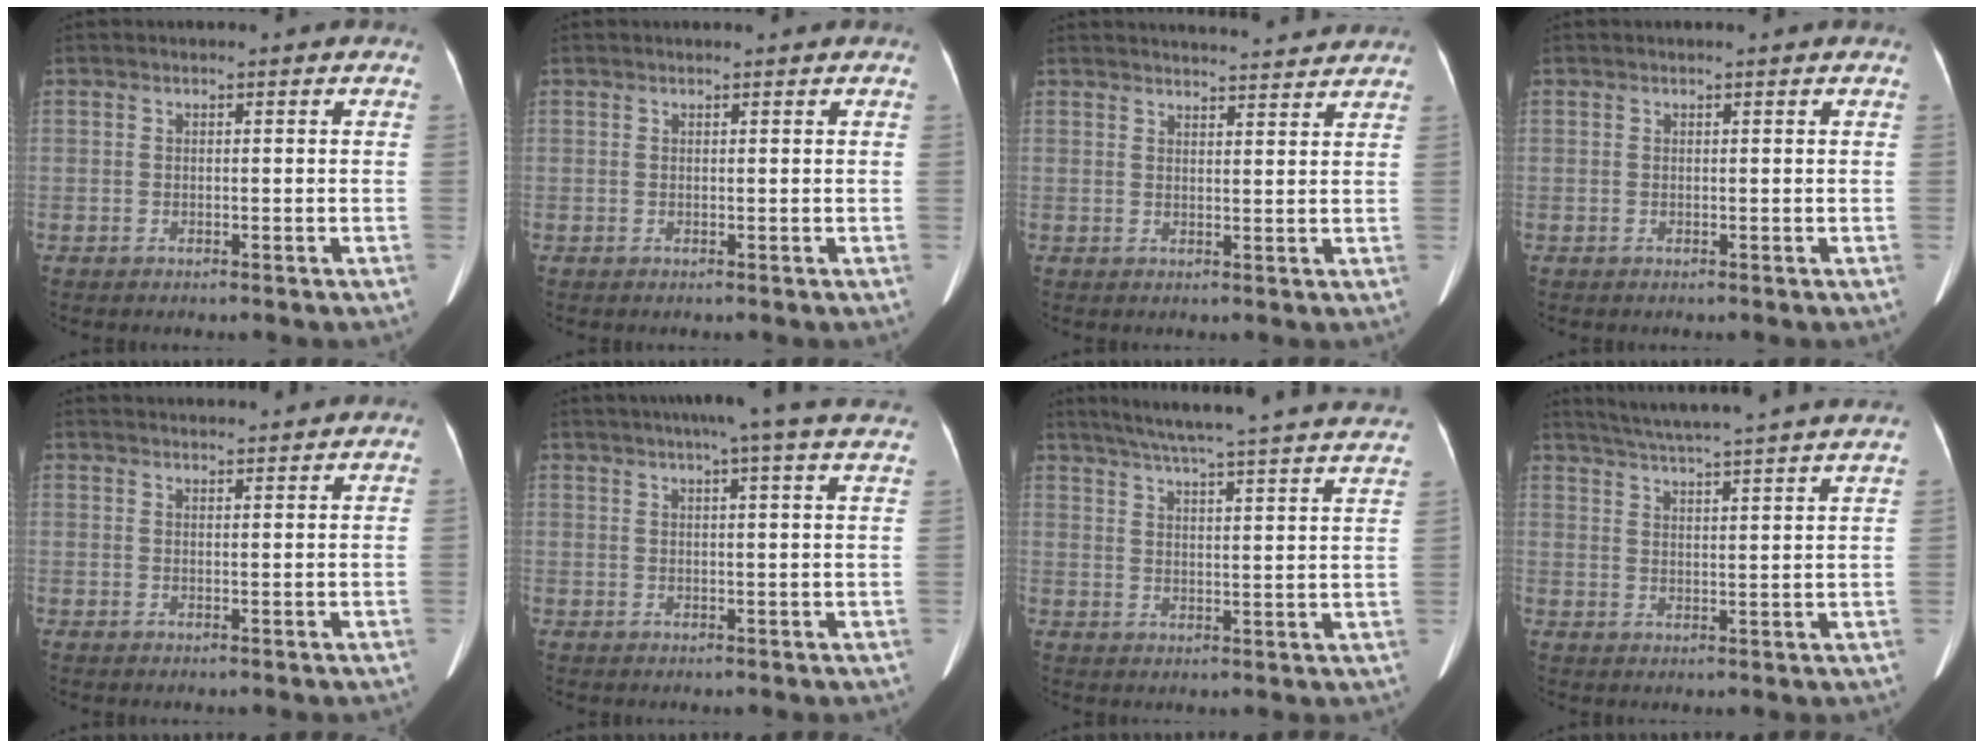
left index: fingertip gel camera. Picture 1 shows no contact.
{"total": 0.9, "force": [0.8, 0.0, 0.3], "torque": [-0.006, 0.009, 0.013]}
{"total": 9.6, "force": [9.3, 0.7, 2.0], "torque": [-0.024, 0.011, 0.106]}
{"total": 0.6, "force": [0.6, 0.0, 0.3], "torque": [-0.004, 0.005, 0.008]}
{"total": 6.6, "force": [6.4, 0.3, 1.4], "torque": [-0.020, 0.027, 0.080]}
{"total": 16.7, "force": [14.4, 0.0, 8.4], "torque": [-0.123, 0.009, 0.169]}
{"total": 28.7, "force": [26.2, 0.6, 11.7], "torque": [-0.185, -0.034, 0.318]}
{"total": 19.6, "force": [17.8, -0.9, 8.2], "torque": [-0.141, -0.006, 0.233]}